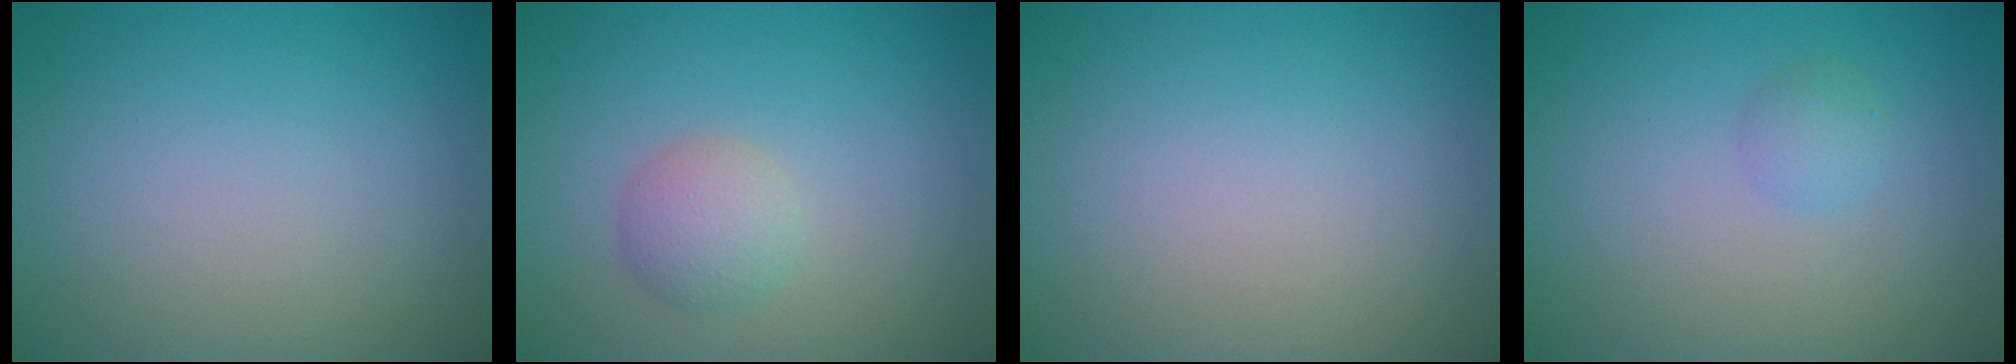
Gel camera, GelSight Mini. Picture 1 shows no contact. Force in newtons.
{"total": 2.3, "press": 2.3, "slide": 0.0}
{"total": 0.0}
{"total": 1.2, "press": 1.2, "slide": 0.1}